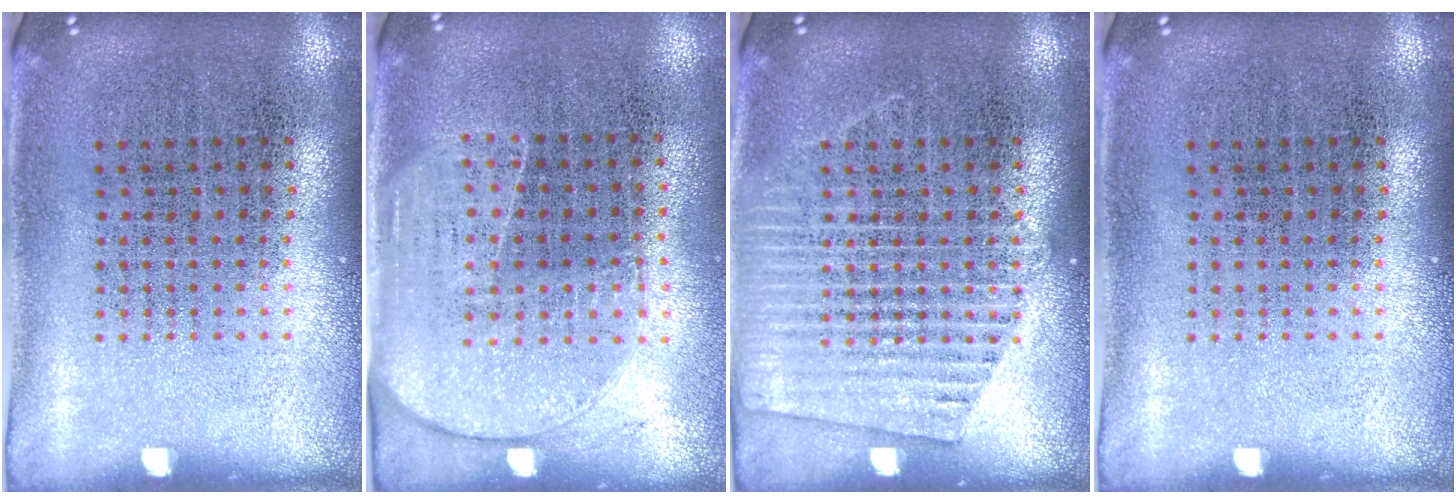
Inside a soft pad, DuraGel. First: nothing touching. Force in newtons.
{"total": 1.8, "press": 1.5, "slide": 0.9}
{"total": 2.3, "press": 2.3, "slide": 0.4}
{"total": 0.0}